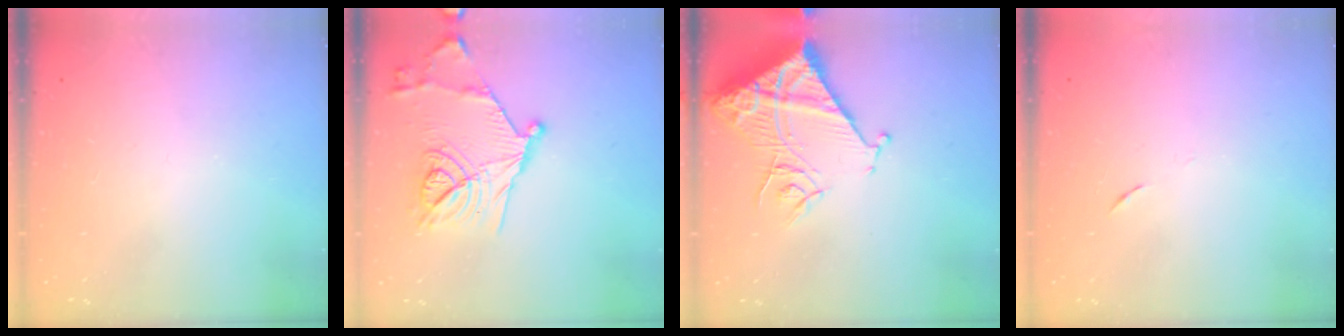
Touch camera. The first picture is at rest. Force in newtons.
{"total": 17.2, "press": 17.1, "slide": 1.9}
{"total": 14.6, "press": 14.5, "slide": 1.6}
{"total": 3.5, "press": 3.4, "slide": 0.9}